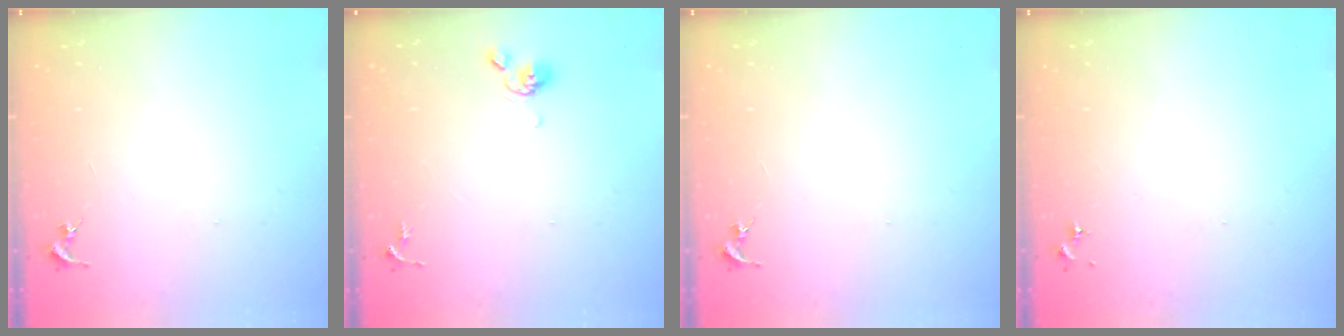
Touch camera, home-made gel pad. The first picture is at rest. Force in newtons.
{"total": 4.7, "press": 4.7, "slide": 0.7}
{"total": 0.0}
{"total": 0.0}